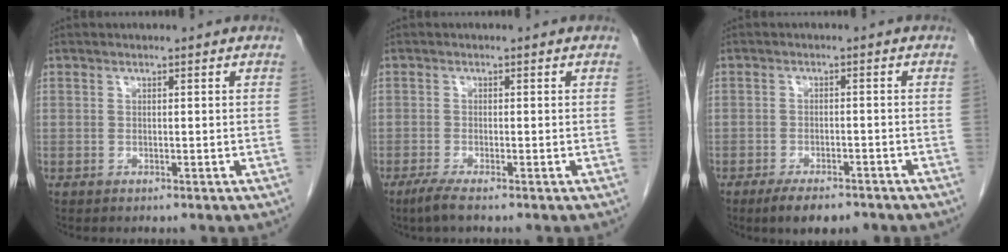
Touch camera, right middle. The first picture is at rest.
{"total": 2.3, "force": [-1.6, -0.1, 1.6], "torque": [-0.042, -0.009, -0.037]}
{"total": 5.5, "force": [-4.2, 1.7, 3.1], "torque": [-0.049, -0.004, -0.067]}